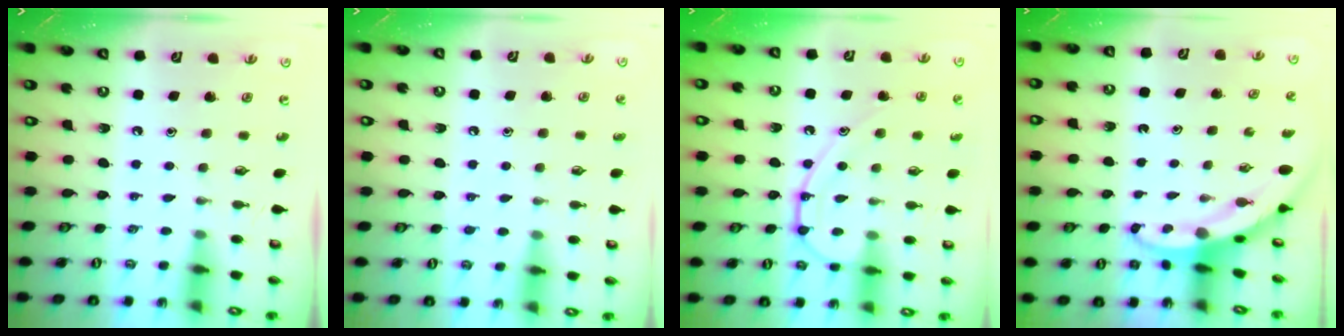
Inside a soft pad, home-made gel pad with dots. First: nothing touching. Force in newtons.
{"total": 4.9, "press": 4.9, "slide": 0.5}
{"total": 11.6, "press": 11.6, "slide": 0.6}
{"total": 3.1, "press": 3.1, "slide": 0.3}